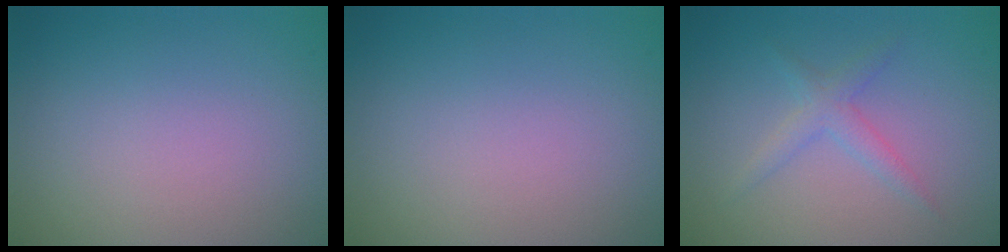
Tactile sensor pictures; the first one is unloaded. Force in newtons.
{"total": 0.0}
{"total": 1.8, "press": 1.8, "slide": 0.2}